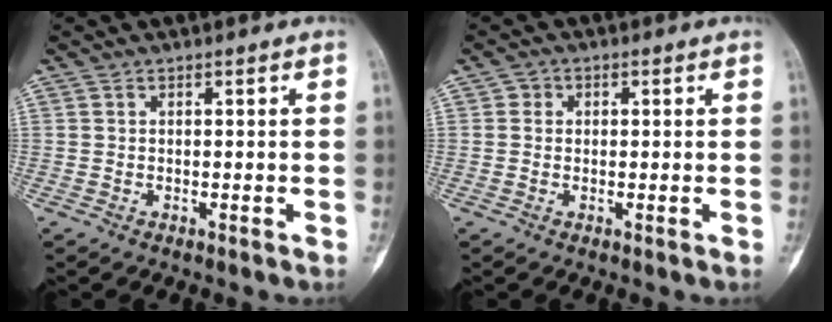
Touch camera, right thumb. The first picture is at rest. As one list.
[{"total": 1.7, "force": [0.2, 1.6, 0.5], "torque": [0.002, 0.004, -0.002]}]